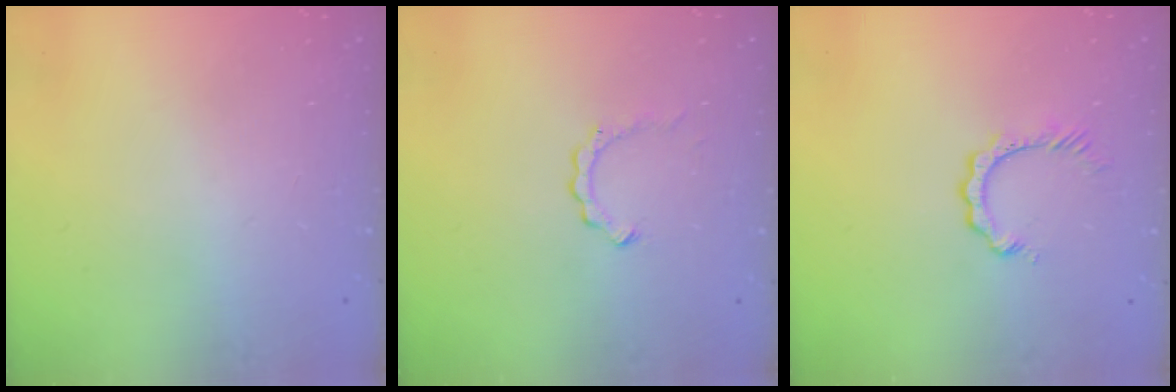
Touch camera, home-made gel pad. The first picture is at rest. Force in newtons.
{"total": 2.6, "press": 2.6, "slide": 0.3}
{"total": 2.8, "press": 2.8, "slide": 0.5}